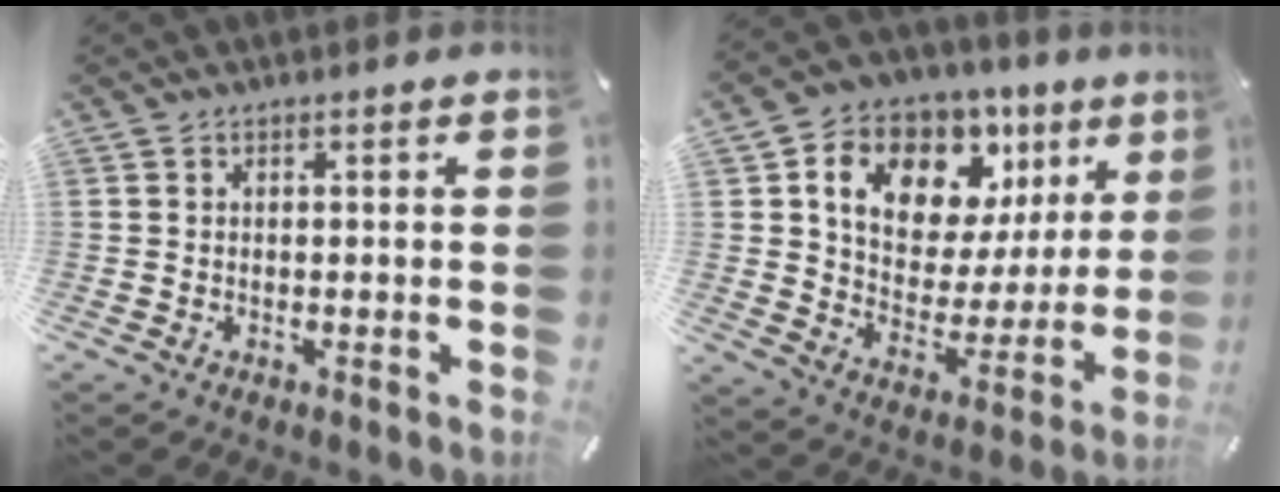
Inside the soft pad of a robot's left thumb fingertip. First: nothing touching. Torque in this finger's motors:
{"motor_torque": [1.59, 1.57, 1.47, -1.30, 0.32]}